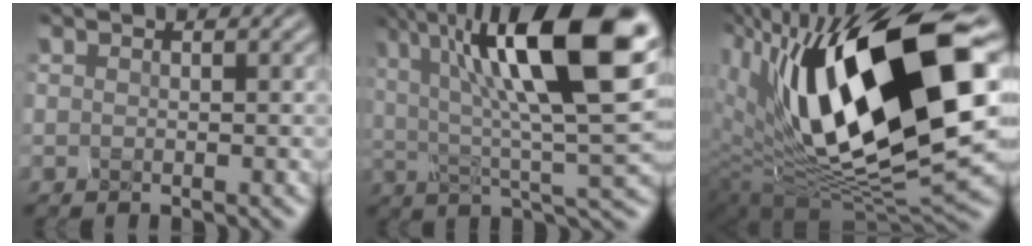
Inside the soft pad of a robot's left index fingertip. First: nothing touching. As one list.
[{"total": 14.4, "force": [5.3, 3.7, 12.8], "torque": [-0.215, 0.012, 0.098]}, {"total": 16.1, "force": [5.0, 6.8, 13.7], "torque": [-0.246, -0.004, 0.096]}]